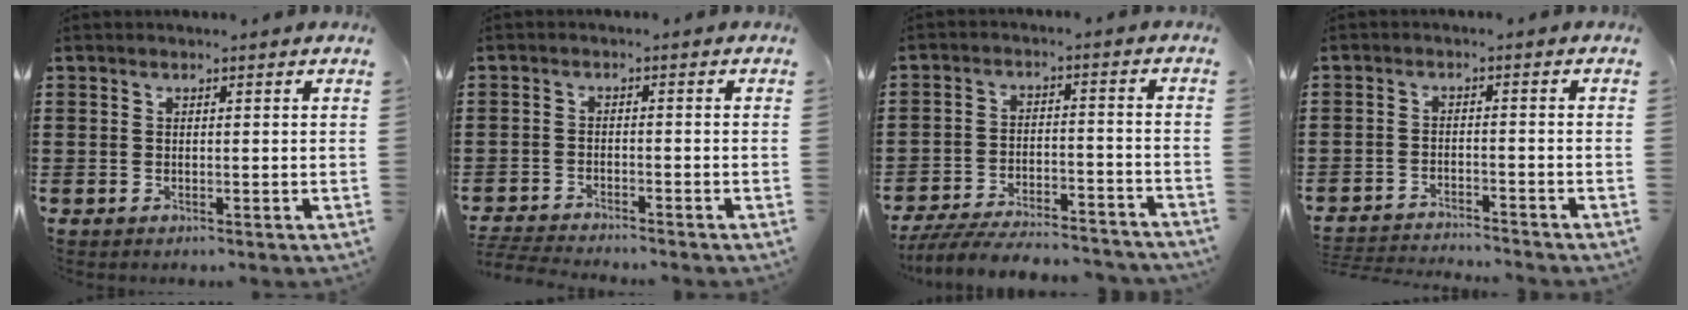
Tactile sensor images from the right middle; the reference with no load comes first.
{"total": 3.1, "force": [-3.0, 0.0, 0.4], "torque": [-0.017, -0.005, -0.066]}
{"total": 6.8, "force": [-6.5, 0.4, 1.8], "torque": [-0.035, 0.000, -0.124]}
{"total": 2.9, "force": [-2.9, 0.0, 0.1], "torque": [-0.008, -0.003, -0.062]}